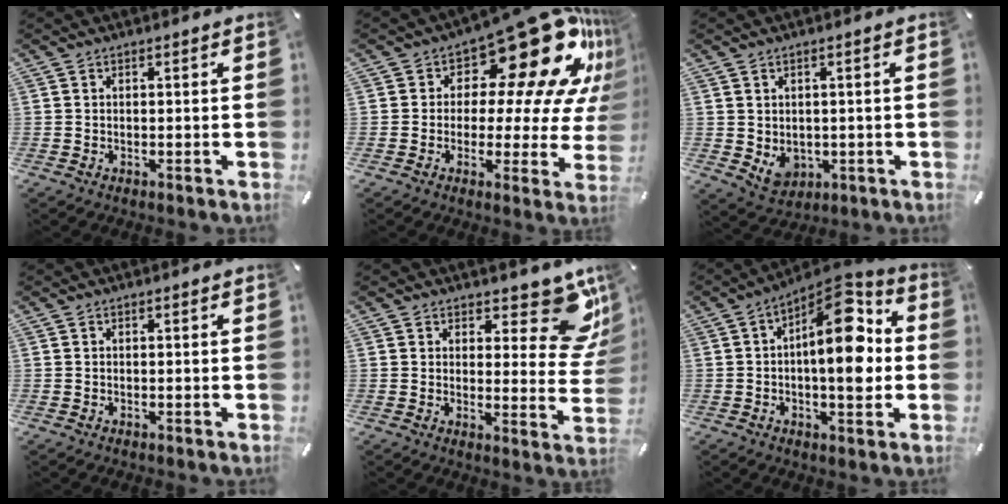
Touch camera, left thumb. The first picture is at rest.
{"total": 21.3, "force": [11.7, 9.9, 14.7], "torque": [-0.194, -0.093, 0.192]}
{"total": 4.8, "force": [0.3, 4.4, 1.9], "torque": [-0.019, -0.002, 0.008]}
{"total": 0.0}
{"total": 12.2, "force": [8.3, 5.2, 7.2], "torque": [-0.062, -0.073, 0.142]}
{"total": 15.9, "force": [2.4, 6.9, 14.1], "torque": [-0.188, -0.033, 0.038]}